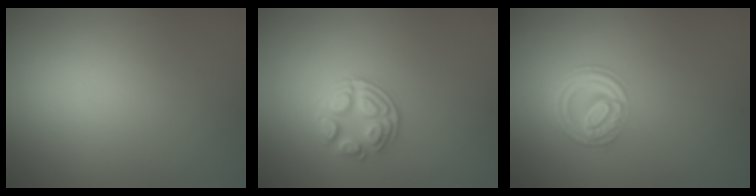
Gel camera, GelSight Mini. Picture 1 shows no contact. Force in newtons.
{"total": 3.0, "press": 2.6, "slide": 1.5}
{"total": 4.2, "press": 3.1, "slide": 2.8}